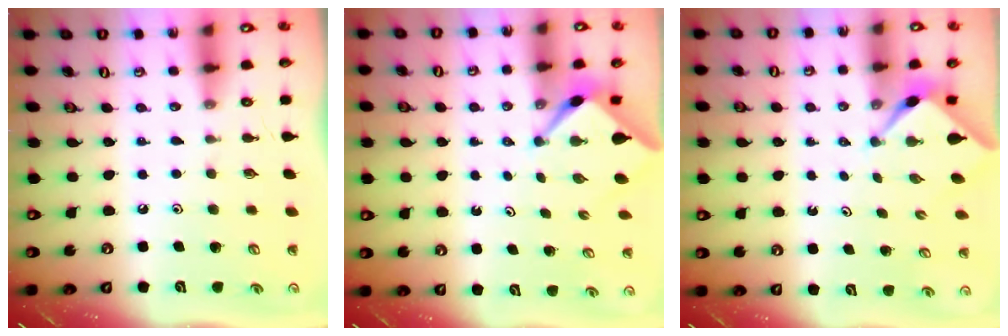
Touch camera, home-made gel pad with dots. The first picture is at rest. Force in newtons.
{"total": 2.6, "press": 2.6, "slide": 0.3}
{"total": 2.2, "press": 2.2, "slide": 0.1}